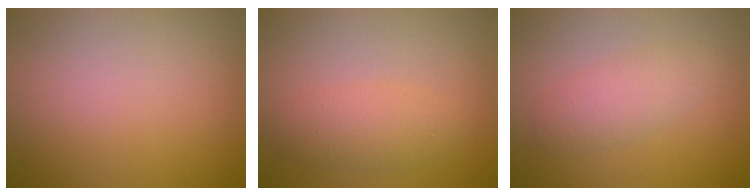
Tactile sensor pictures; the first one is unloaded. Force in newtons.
{"total": 2.4, "press": 2.4, "slide": 0.0}
{"total": 2.4, "press": 2.4, "slide": 0.1}